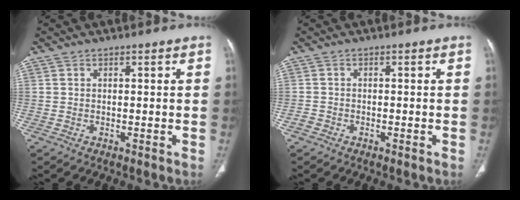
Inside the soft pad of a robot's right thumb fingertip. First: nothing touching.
{"total": 1.1, "force": [-0.8, 0.7, 0.3], "torque": [-0.009, 0.001, -0.020]}